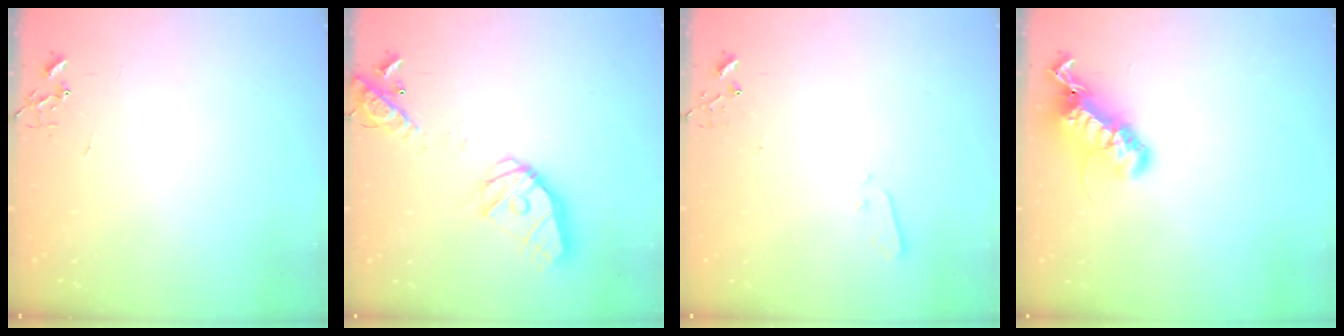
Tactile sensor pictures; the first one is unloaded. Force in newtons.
{"total": 19.5, "press": 19.4, "slide": 2.7}
{"total": 2.9, "press": 2.8, "slide": 0.7}
{"total": 20.4, "press": 20.4, "slide": 0.4}